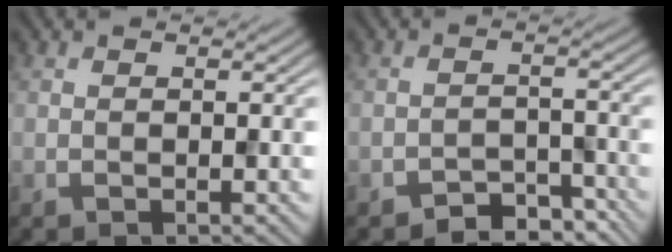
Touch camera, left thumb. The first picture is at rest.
{"total": 4.0, "force": [-3.4, 1.7, 1.4], "torque": [-0.019, 0.001, -0.056]}